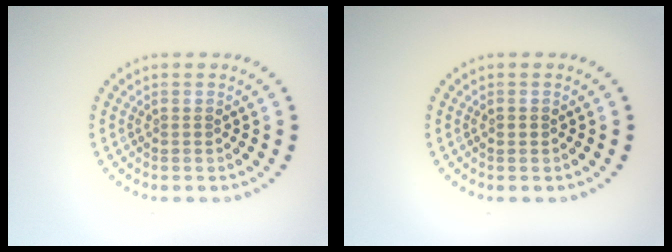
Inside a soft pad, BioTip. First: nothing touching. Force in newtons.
{"total": 0.6, "press": 0.6, "slide": 0.1}